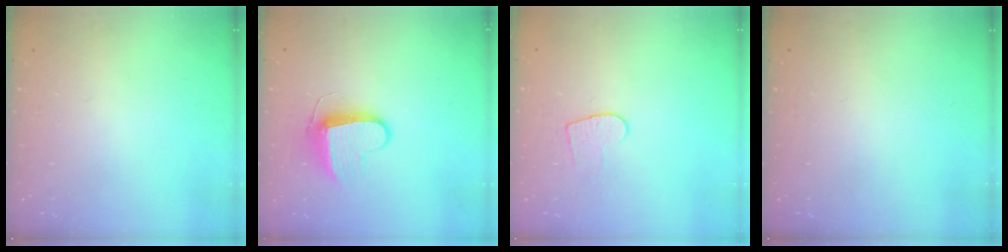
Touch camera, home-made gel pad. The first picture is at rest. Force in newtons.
{"total": 9.1, "press": 9.1, "slide": 0.3}
{"total": 6.7, "press": 6.7, "slide": 0.4}
{"total": 0.0}